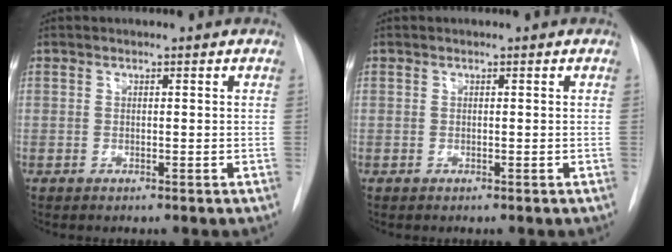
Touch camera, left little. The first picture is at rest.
{"total": 0.0}